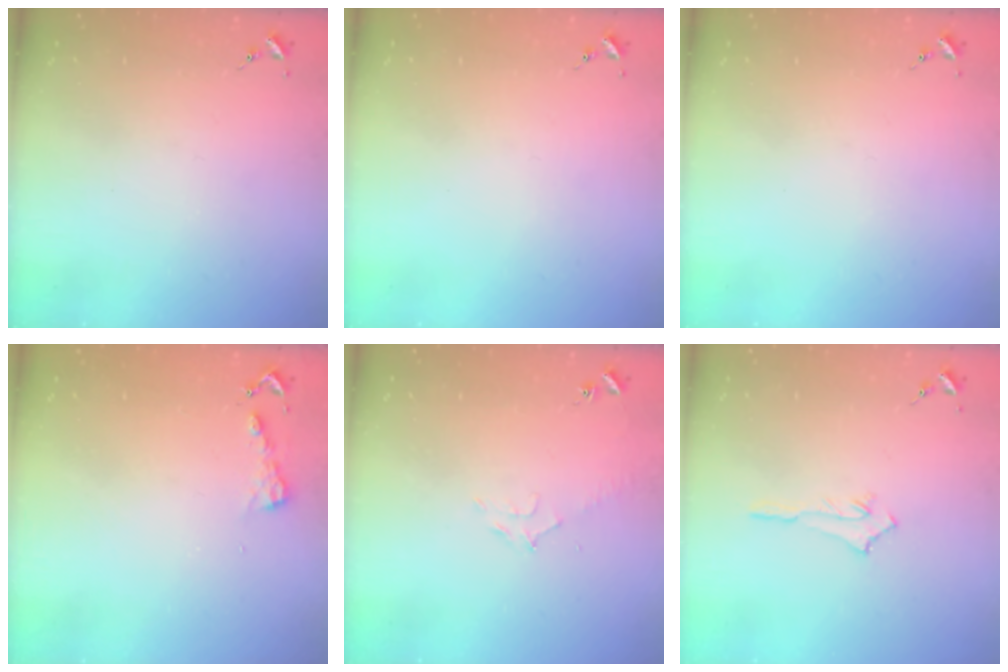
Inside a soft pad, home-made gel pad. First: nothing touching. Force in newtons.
{"total": 0.0}
{"total": 0.0}
{"total": 4.6, "press": 4.6, "slide": 0.4}
{"total": 6.6, "press": 6.6, "slide": 0.8}
{"total": 4.3, "press": 4.2, "slide": 0.5}